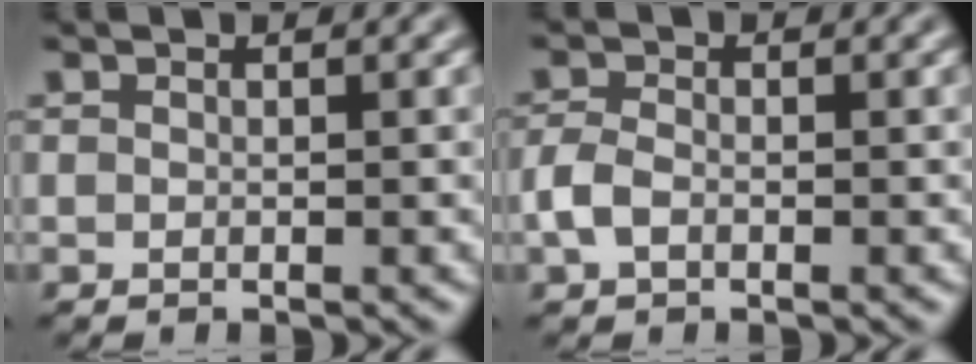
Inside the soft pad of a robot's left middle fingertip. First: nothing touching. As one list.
[{"total": 2.0, "force": [-0.8, 1.2, 1.4], "torque": [-0.031, 0.003, -0.020]}]